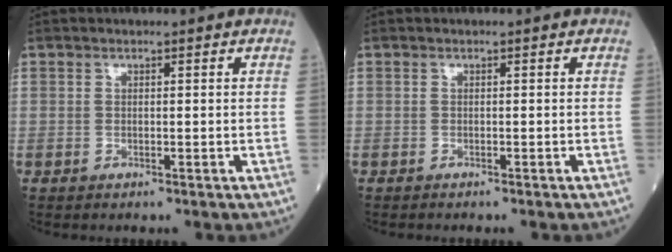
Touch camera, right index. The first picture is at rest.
{"total": 1.0, "force": [-0.9, -0.1, 0.4], "torque": [0.000, 0.001, -0.013]}